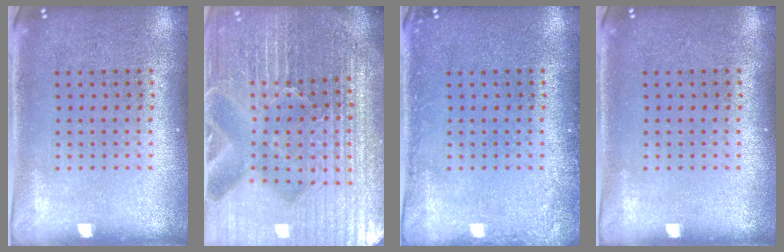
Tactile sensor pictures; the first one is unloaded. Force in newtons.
{"total": 6.6, "press": 5.9, "slide": 3.1}
{"total": 1.2, "press": 1.2, "slide": 0.2}
{"total": 0.0}